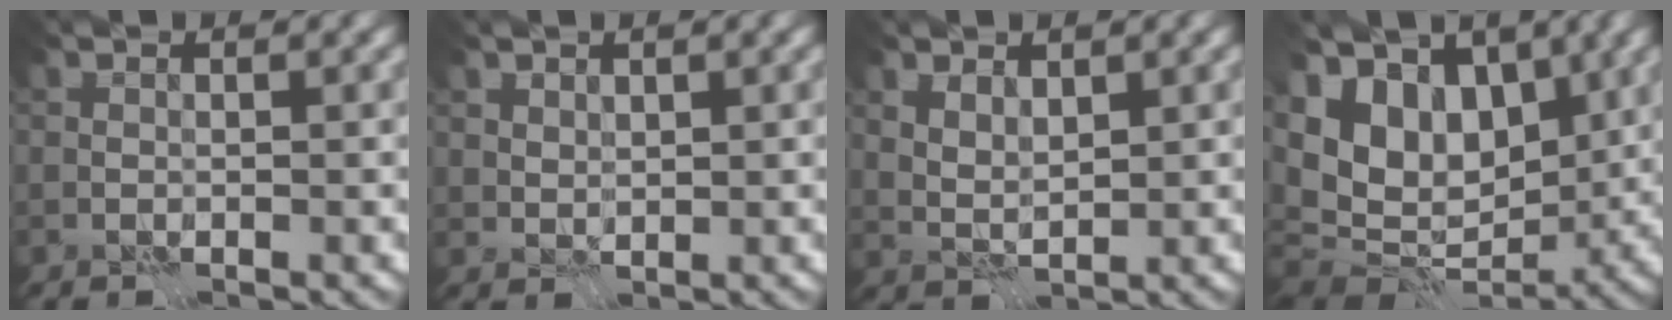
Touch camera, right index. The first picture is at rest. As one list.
[{"total": 1.6, "force": [1.2, 0.9, 0.4], "torque": [-0.010, -0.005, 0.030]}, {"total": 2.1, "force": [1.3, 0.9, 1.3], "torque": [-0.026, -0.003, 0.029]}, {"total": 11.4, "force": [4.0, 7.2, 7.9], "torque": [-0.153, 0.016, 0.062]}]